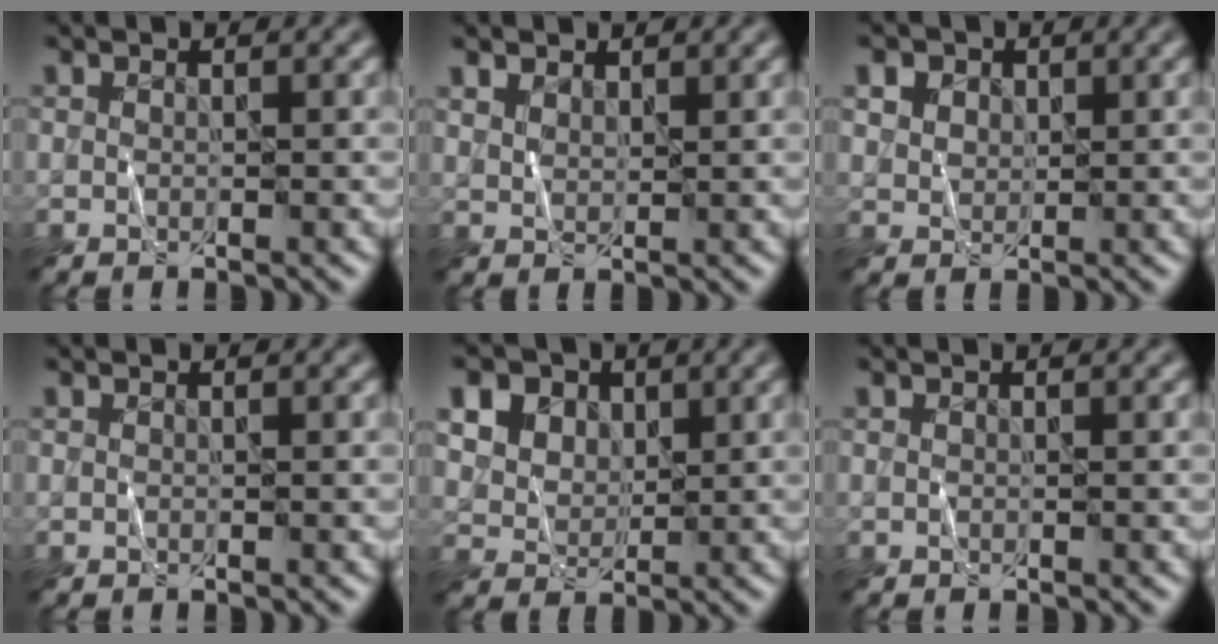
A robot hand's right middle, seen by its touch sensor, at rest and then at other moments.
{"total": 1.6, "force": [1.3, 0.8, 0.5], "torque": [-0.014, 0.000, 0.029]}
{"total": 4.2, "force": [2.3, 3.0, 1.9], "torque": [-0.055, 0.009, 0.042]}
{"total": 0.0}
{"total": 12.3, "force": [6.3, 8.8, 5.8], "torque": [-0.143, 0.036, 0.101]}
{"total": 0.0}